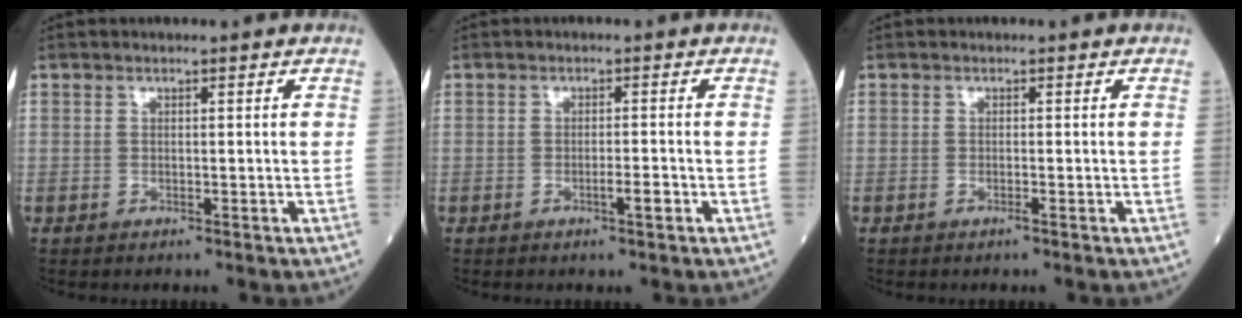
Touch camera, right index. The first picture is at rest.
{"total": 1.9, "force": [-0.8, 0.1, 1.7], "torque": [-0.024, -0.002, -0.014]}
{"total": 0.8, "force": [-0.4, -0.4, 0.5], "torque": [-0.011, -0.001, -0.006]}